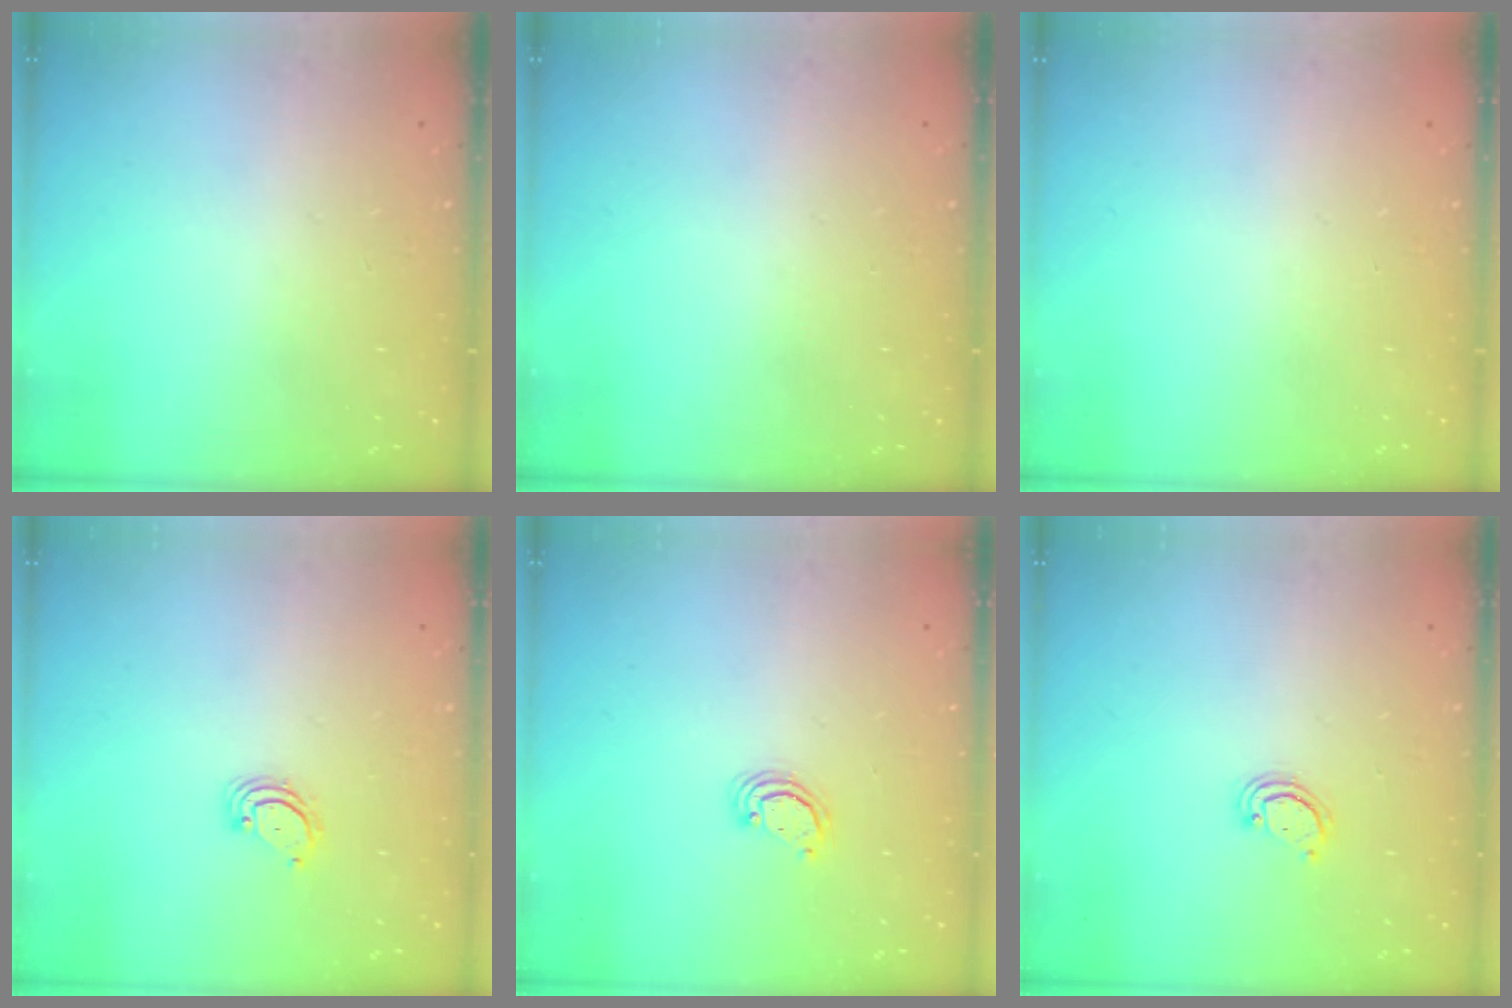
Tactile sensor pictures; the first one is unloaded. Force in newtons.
{"total": 0.0}
{"total": 0.0}
{"total": 2.8, "press": 2.8, "slide": 0.3}
{"total": 2.3, "press": 2.3, "slide": 0.3}
{"total": 2.3, "press": 2.3, "slide": 0.3}